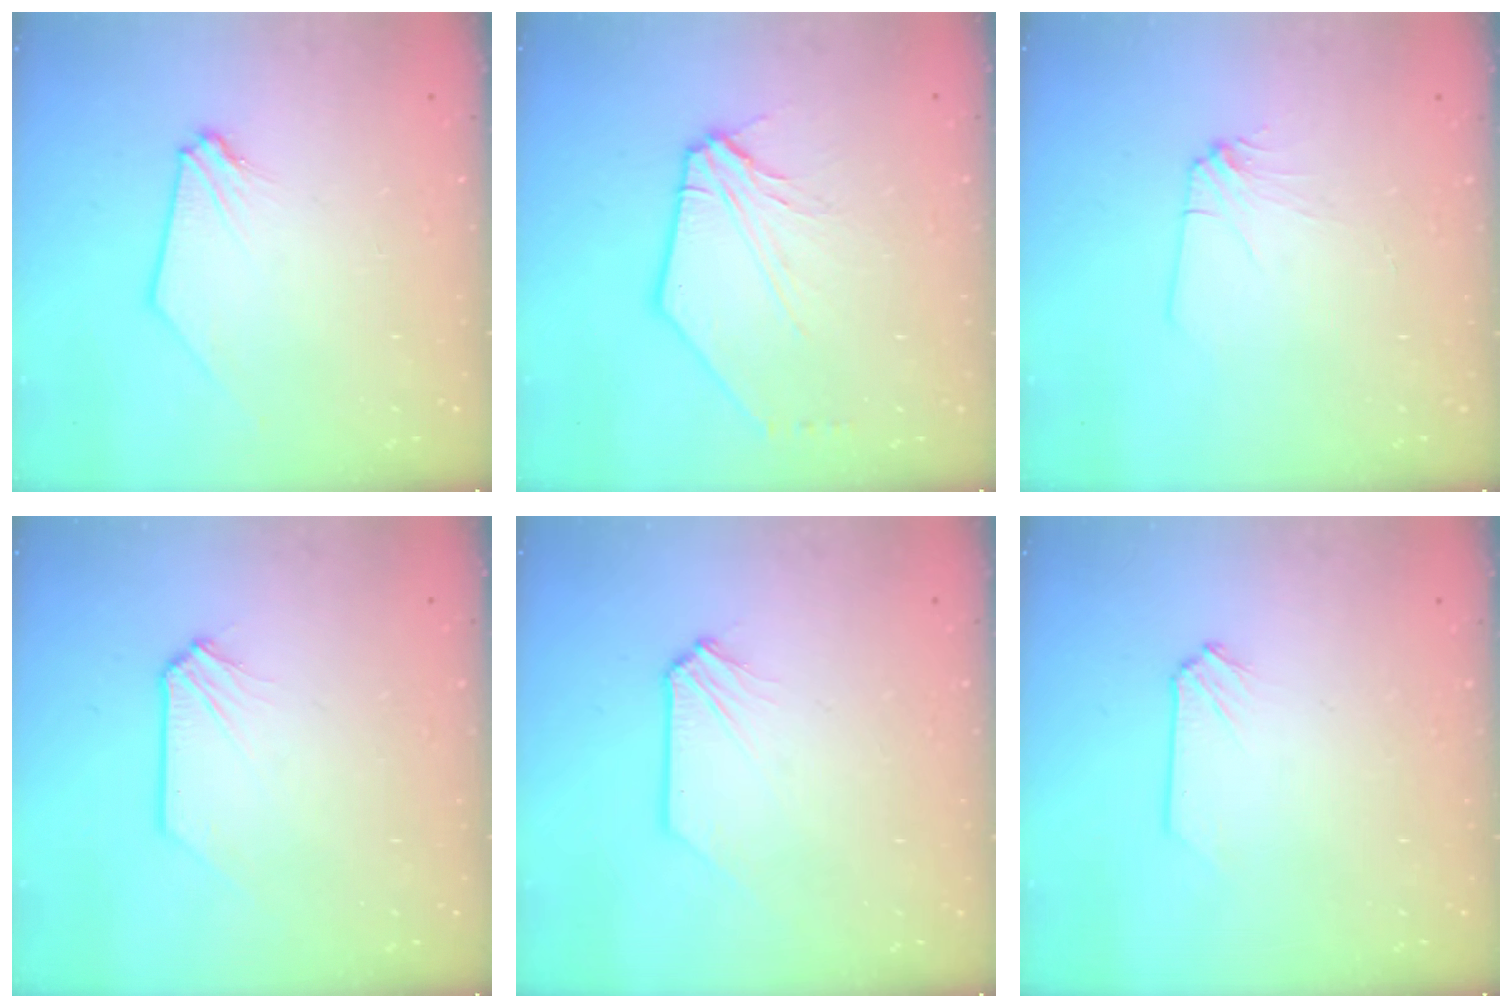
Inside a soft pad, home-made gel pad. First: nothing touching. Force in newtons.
{"total": 9.6, "press": 9.5, "slide": 1.6}
{"total": 2.5, "press": 2.5, "slide": 0.2}
{"total": 0.0}
{"total": 0.0}
{"total": 0.0}